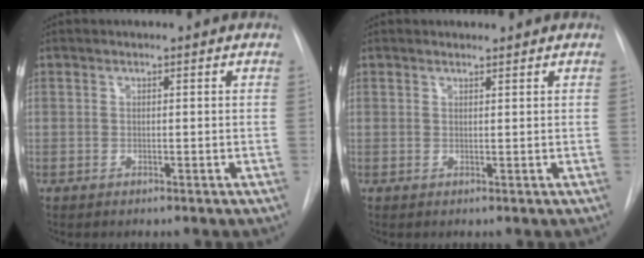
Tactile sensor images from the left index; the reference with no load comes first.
{"total": 0.7, "force": [0.7, 0.1, -0.1], "torque": [-0.009, -0.002, 0.013]}